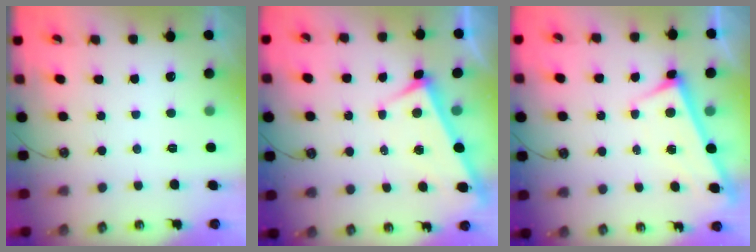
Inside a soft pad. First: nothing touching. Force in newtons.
{"total": 4.8, "press": 4.8, "slide": 0.5}
{"total": 3.0, "press": 3.0, "slide": 0.1}